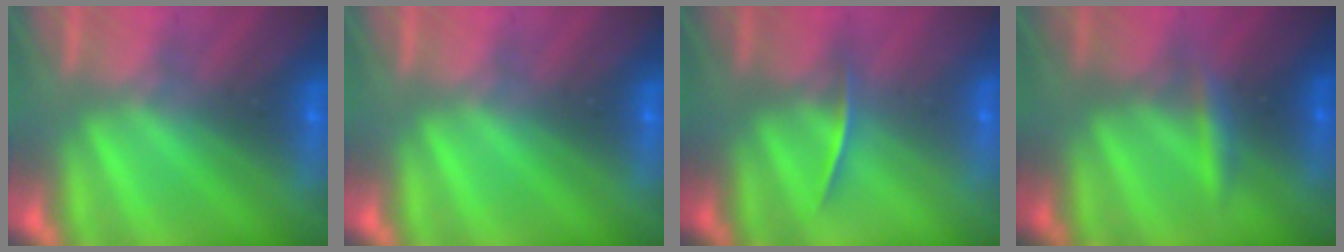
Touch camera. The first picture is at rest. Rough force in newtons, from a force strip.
{"total": 0.0}
{"total": 1.4}
{"total": 2.4}